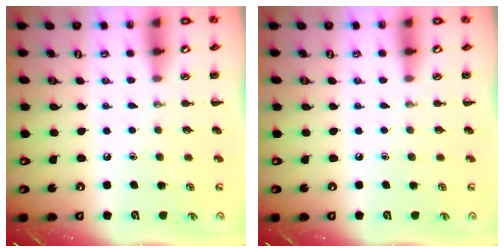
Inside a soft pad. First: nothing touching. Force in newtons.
{"total": 0.0}